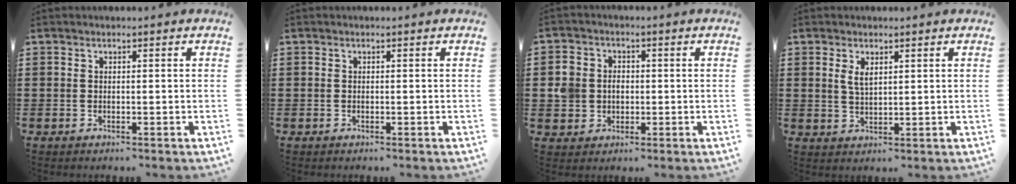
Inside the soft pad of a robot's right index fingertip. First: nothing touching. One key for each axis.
{"total": 0.0}
{"total": 4.3, "fx": -0.3, "fy": 4.0, "fz": 1.5, "tx": -0.058, "ty": 0.009, "tz": -0.011}
{"total": 2.6, "fx": 1.1, "fy": 1.2, "fz": 2.1, "tx": -0.044, "ty": 0.005, "tz": 0.019}